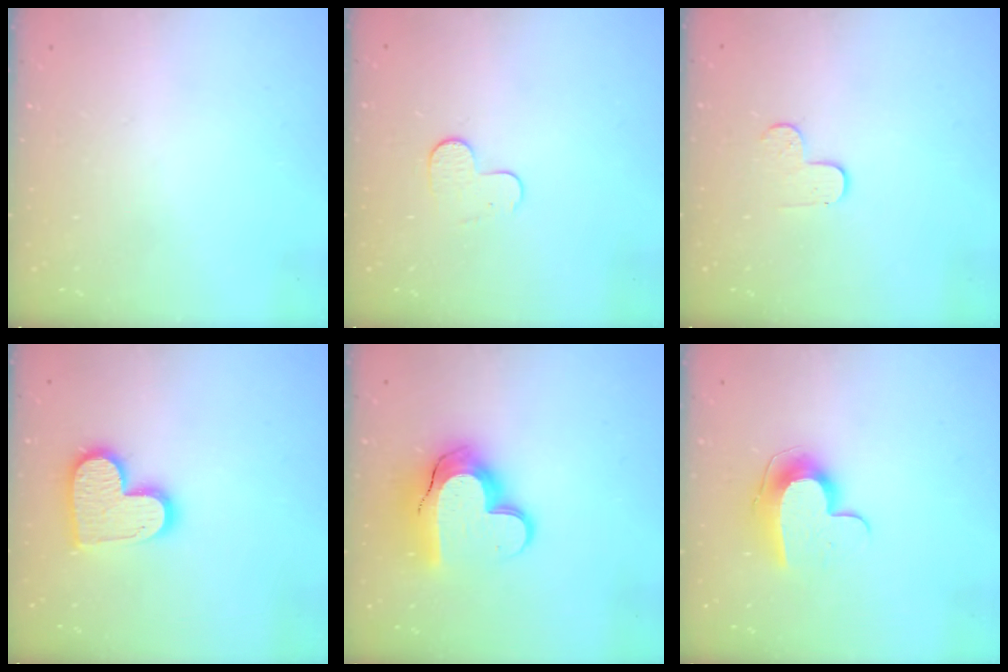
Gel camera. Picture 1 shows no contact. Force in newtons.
{"total": 6.2, "press": 6.1, "slide": 0.6}
{"total": 3.7, "press": 3.6, "slide": 0.4}
{"total": 14.3, "press": 14.3, "slide": 1.1}
{"total": 16.0, "press": 16.0, "slide": 1.0}
{"total": 9.8, "press": 9.8, "slide": 0.1}